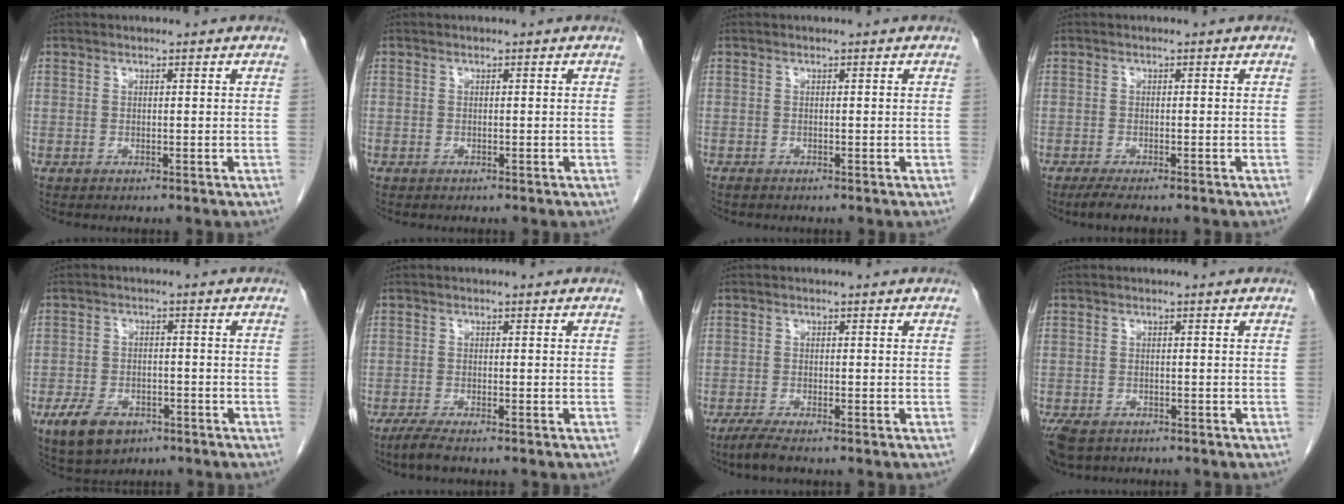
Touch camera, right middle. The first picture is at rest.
{"total": 0.0}
{"total": 0.0}
{"total": 3.5, "force": [-2.7, 0.5, 2.1], "torque": [-0.038, -0.010, -0.041]}
{"total": 7.3, "force": [-4.2, 4.3, 4.1], "torque": [-0.083, -0.002, -0.065]}
{"total": 2.5, "force": [-2.0, 0.0, 1.5], "torque": [-0.040, -0.008, -0.041]}
{"total": 2.8, "force": [-2.2, 0.0, 1.7], "torque": [-0.041, -0.009, -0.045]}
{"total": 6.1, "force": [-4.4, 3.3, 2.7], "torque": [-0.051, -0.008, -0.069]}